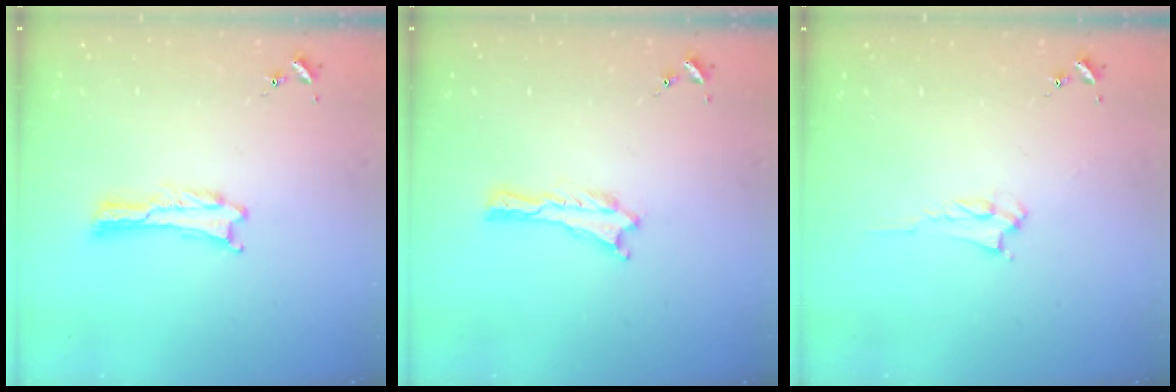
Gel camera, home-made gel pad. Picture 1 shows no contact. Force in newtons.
{"total": 0.0}
{"total": 2.0, "press": 1.9, "slide": 0.3}